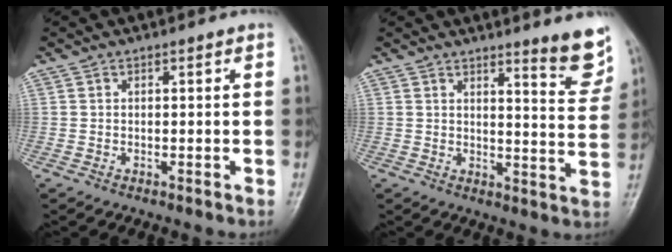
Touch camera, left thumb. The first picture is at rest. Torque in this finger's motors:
{"motor_torque": [0.23, 0.09, -0.08, -0.28, 0.09]}